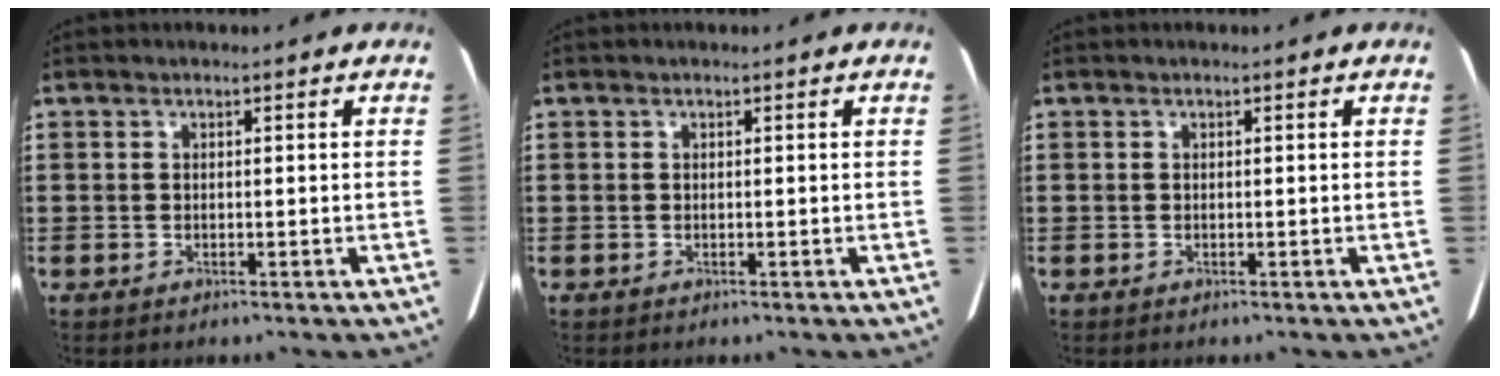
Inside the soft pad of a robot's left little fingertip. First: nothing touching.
{"total": 0.0}
{"total": 0.0}